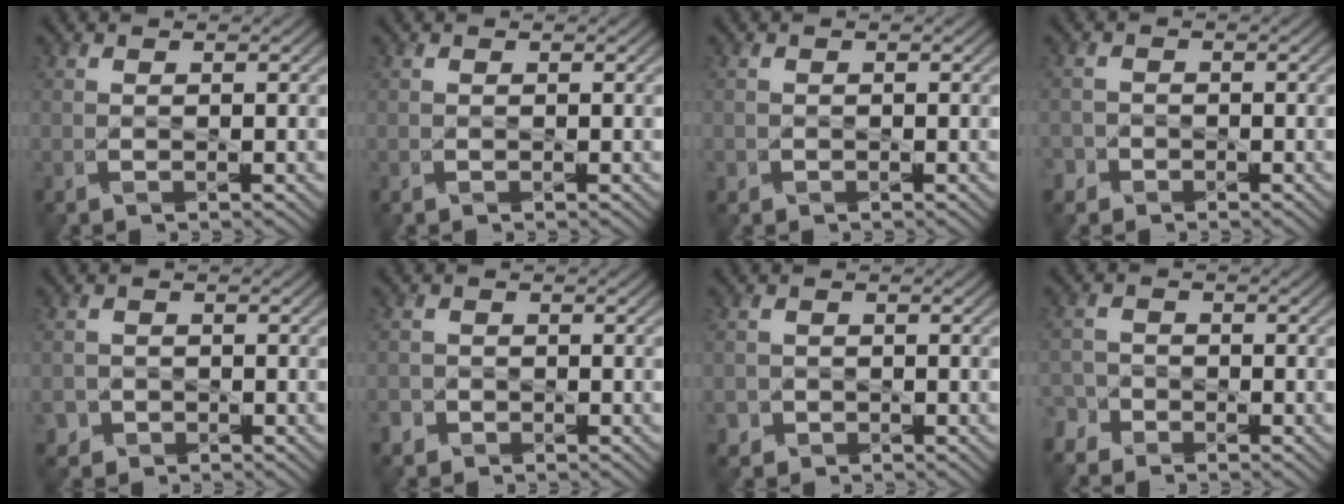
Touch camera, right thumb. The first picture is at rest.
{"total": 0.0}
{"total": 0.6, "force": [-0.3, 0.5, 0.0], "torque": [0.002, -0.004, -0.007]}
{"total": 1.7, "force": [-1.2, 1.2, 0.2], "torque": [-0.003, 0.000, -0.028]}
{"total": 1.9, "force": [-1.0, 1.5, 0.3], "torque": [-0.006, -0.005, -0.022]}
{"total": 1.7, "force": [-1.1, 1.2, 0.4], "torque": [-0.010, -0.004, -0.025]}
{"total": 1.5, "force": [-0.8, 1.3, 0.2], "torque": [-0.001, -0.004, -0.016]}
{"total": 2.5, "force": [-2.0, 1.4, 0.5], "torque": [-0.012, -0.001, -0.051]}